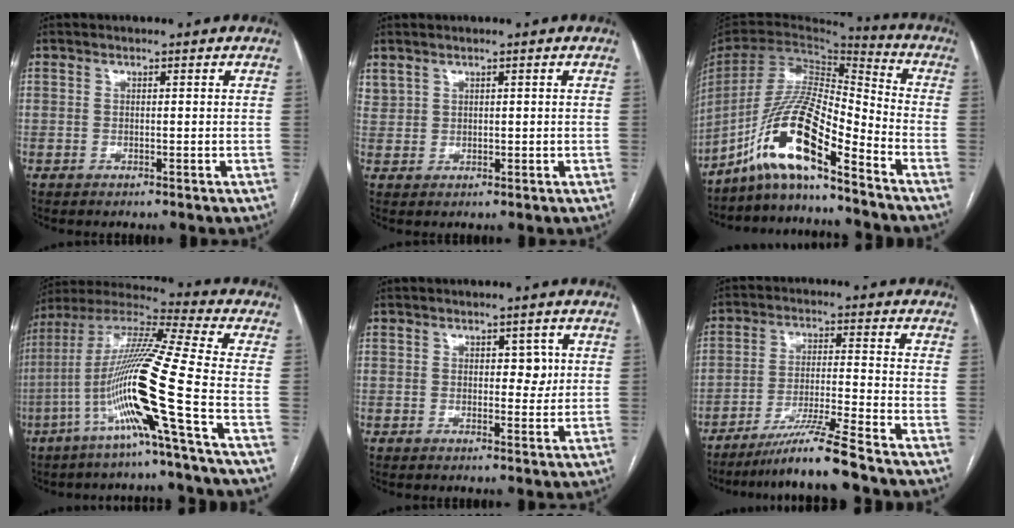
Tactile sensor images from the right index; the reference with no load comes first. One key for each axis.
{"total": 2.1, "fx": 1.5, "fy": 1.3, "fz": 0.5, "tx": -0.016, "ty": 0.010, "tz": 0.039}
{"total": 14.5, "fx": -10.2, "fy": 1.3, "fz": 10.2, "tx": -0.201, "ty": 0.005, "tz": -0.189}
{"total": 17.6, "fx": -6.4, "fy": -2.0, "fz": 16.3, "tx": -0.324, "ty": -0.005, "tz": -0.131}
{"total": 3.1, "fx": 0.8, "fy": 1.7, "fz": 2.4, "tx": -0.024, "ty": 0.001, "tz": 0.010}
{"total": 9.1, "fx": -7.4, "fy": -2.2, "fz": 4.7, "tx": -0.079, "ty": -0.022, "tz": -0.133}